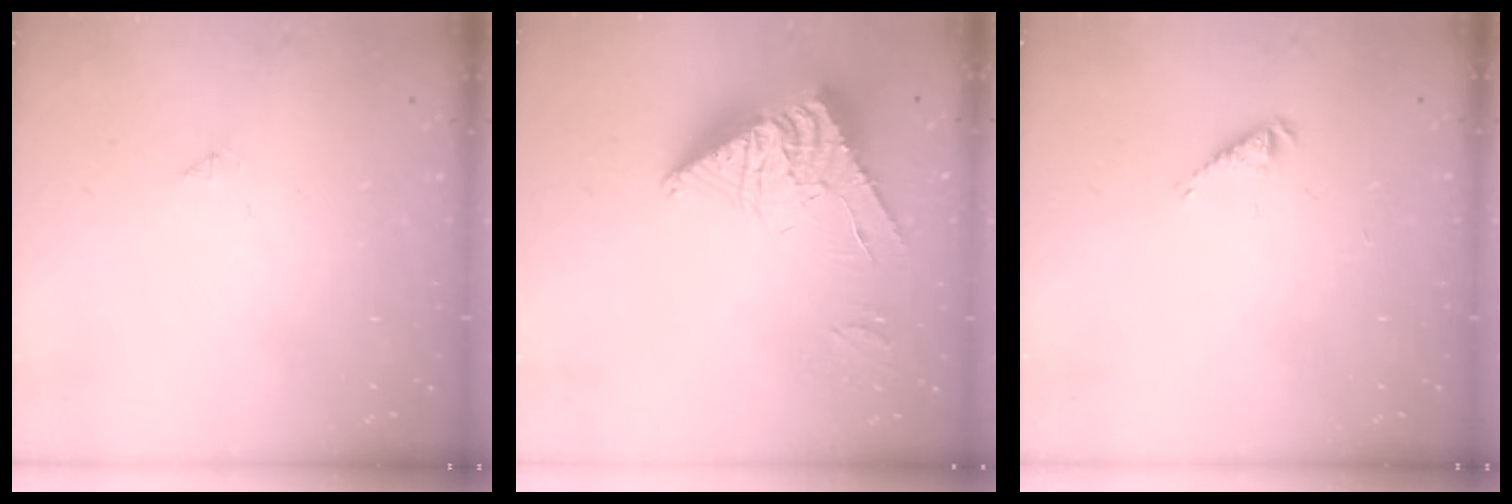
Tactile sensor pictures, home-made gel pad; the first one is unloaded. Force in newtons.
{"total": 14.4, "press": 14.3, "slide": 1.5}
{"total": 2.9, "press": 2.9, "slide": 0.4}